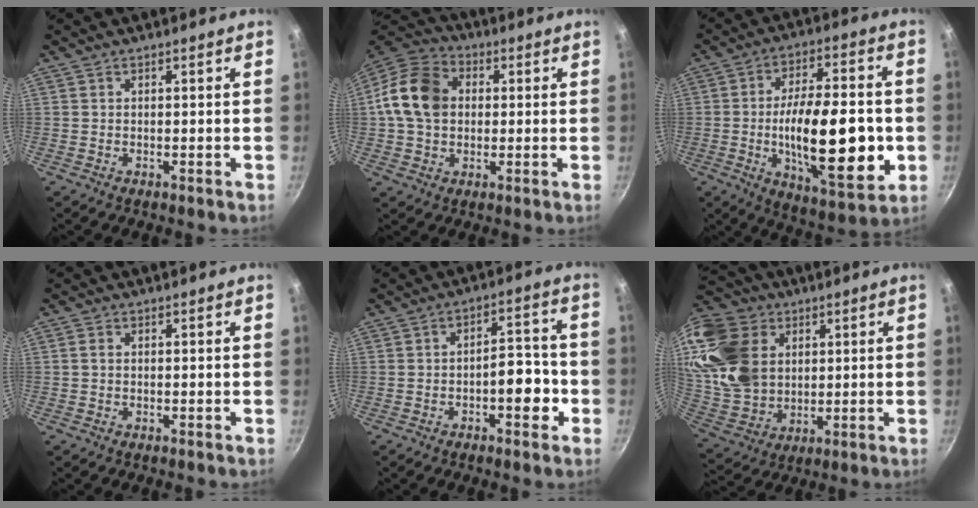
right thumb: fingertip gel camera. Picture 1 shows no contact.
{"total": 13.8, "force": [1.2, 10.7, 8.8], "torque": [-0.139, 0.022, 0.006]}
{"total": 22.7, "force": [-3.3, 8.9, 20.6], "torque": [-0.307, 0.001, -0.047]}
{"total": 0.9, "force": [0.0, 0.7, 0.6], "torque": [-0.010, 0.004, -0.001]}
{"total": 7.6, "force": [-2.5, 3.7, 6.1], "torque": [-0.052, 0.035, -0.036]}
{"total": 22.1, "force": [7.7, 16.5, 12.6], "torque": [-0.237, -0.023, 0.161]}